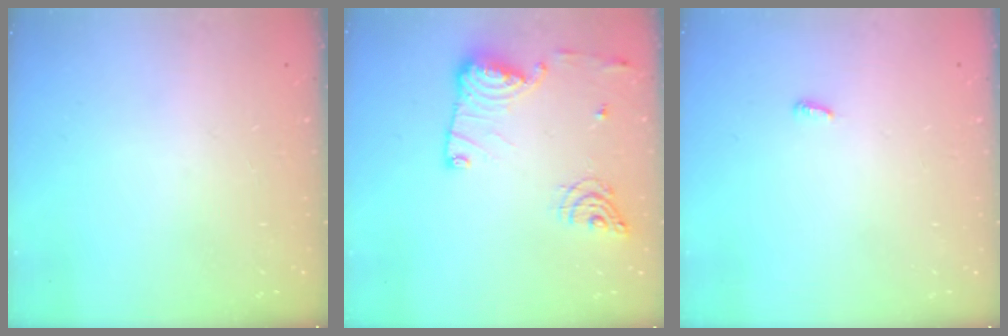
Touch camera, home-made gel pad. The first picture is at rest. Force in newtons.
{"total": 13.9, "press": 13.9, "slide": 0.8}
{"total": 2.6, "press": 2.6, "slide": 0.2}